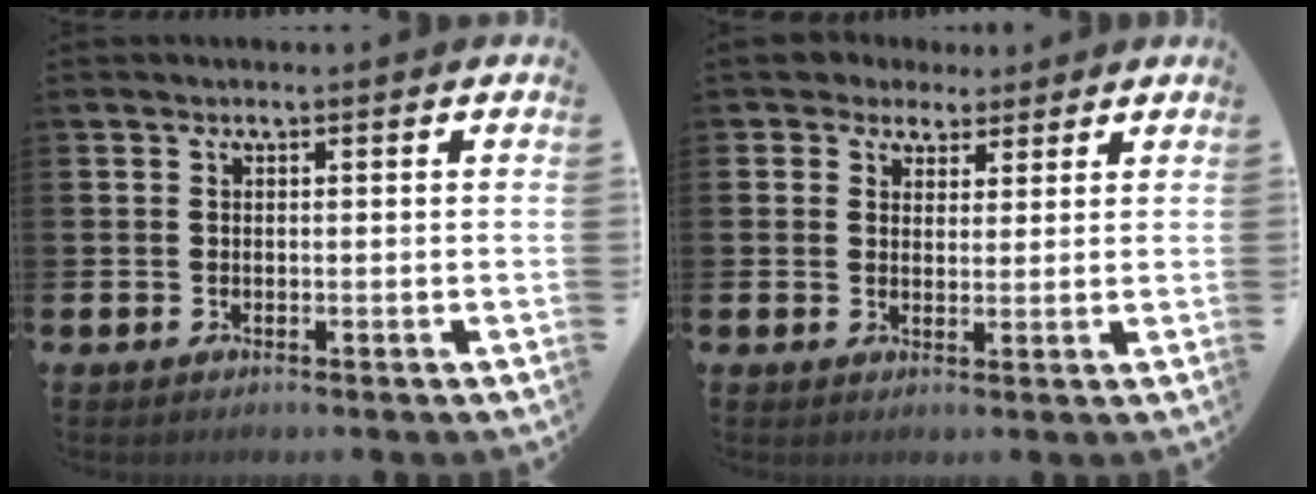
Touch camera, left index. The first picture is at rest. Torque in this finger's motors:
{"motor_torque": [1.09, -0.97, 0.13, 0.02]}